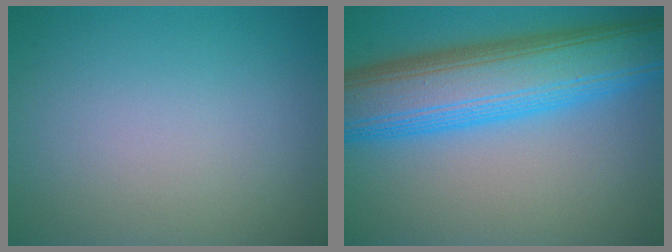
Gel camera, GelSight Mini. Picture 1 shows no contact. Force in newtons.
{"total": 11.4, "press": 11.4, "slide": 0.2}